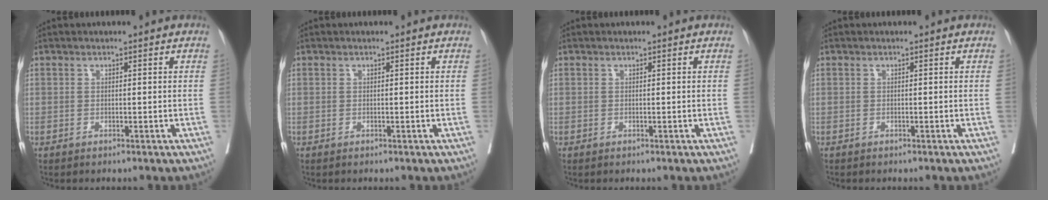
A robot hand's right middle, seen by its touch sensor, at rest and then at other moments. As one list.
[{"total": 0.0}, {"total": 0.0}, {"total": 0.0}]